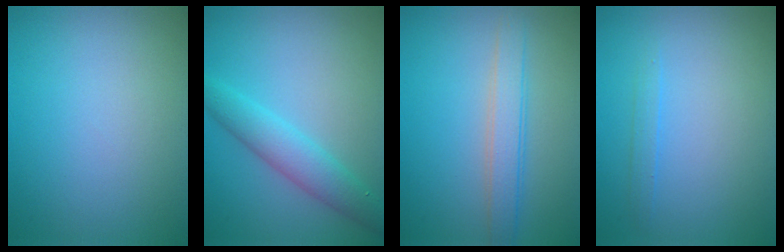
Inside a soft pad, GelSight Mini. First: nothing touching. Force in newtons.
{"total": 3.6, "press": 3.6, "slide": 0.0}
{"total": 2.7, "press": 2.7, "slide": 0.0}
{"total": 0.9, "press": 0.9, "slide": 0.1}